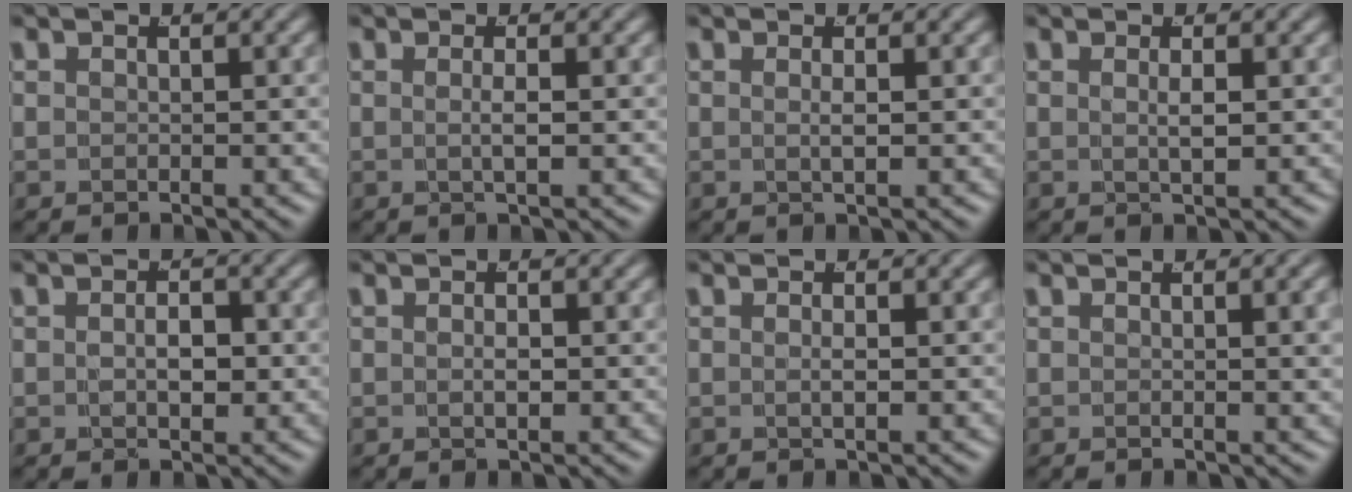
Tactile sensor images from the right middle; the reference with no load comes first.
{"total": 1.3, "force": [-0.2, -0.5, 1.2], "torque": [-0.024, -0.007, 0.000]}
{"total": 1.0, "force": [0.0, -0.5, 0.9], "torque": [-0.019, -0.008, 0.004]}
{"total": 1.3, "force": [0.1, -0.5, 1.2], "torque": [-0.024, -0.010, 0.009]}
{"total": 2.0, "force": [-0.2, 0.9, 1.8], "torque": [-0.026, -0.009, 0.002]}
{"total": 0.8, "force": [-0.1, -0.1, 0.8], "torque": [-0.017, -0.010, 0.003]}
{"total": 0.8, "force": [-0.1, -0.4, 0.7], "torque": [-0.015, -0.008, 0.002]}
{"total": 1.1, "force": [0.4, -0.2, 1.0], "torque": [-0.008, 0.003, 0.005]}